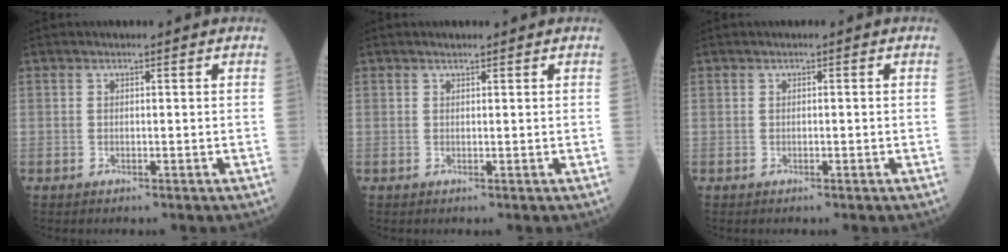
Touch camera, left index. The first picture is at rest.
{"total": 0.7, "force": [0.7, 0.1, 0.2], "torque": [-0.009, 0.004, 0.012]}
{"total": 0.0}